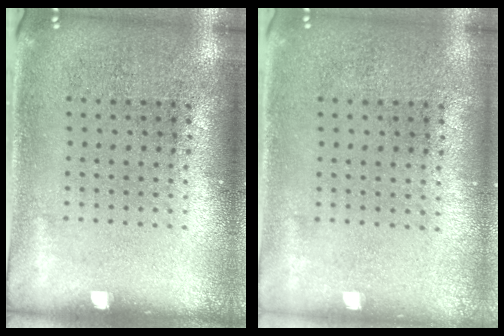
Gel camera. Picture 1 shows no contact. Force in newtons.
{"total": 0.0}